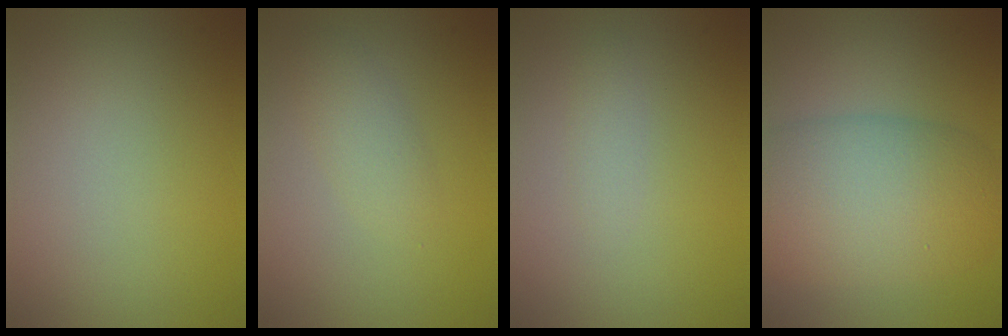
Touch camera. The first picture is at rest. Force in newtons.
{"total": 1.8, "press": 1.8, "slide": 0.1}
{"total": 0.8, "press": 0.8, "slide": 0.0}
{"total": 9.0, "press": 9.0, "slide": 0.5}